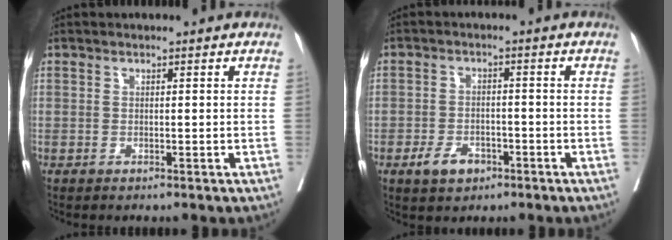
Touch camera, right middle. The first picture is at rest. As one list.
[{"total": 4.2, "force": [-2.4, 2.6, 2.3], "torque": [-0.042, 0.002, -0.034]}]